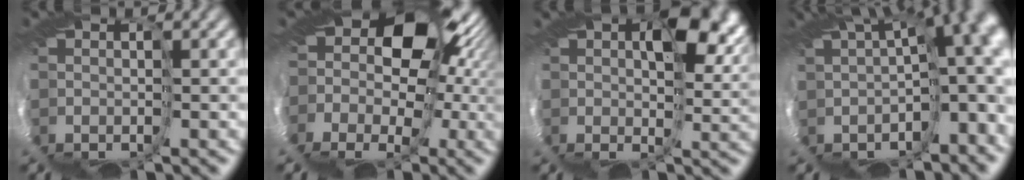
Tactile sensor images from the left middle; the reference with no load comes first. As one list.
[{"total": 10.7, "force": [1.7, 7.3, 7.7], "torque": [-0.132, -0.003, 0.033]}, {"total": 9.2, "force": [4.7, 3.1, 7.2], "torque": [-0.128, -0.008, 0.087]}, {"total": 10.8, "force": [-0.4, 3.2, 10.3], "torque": [-0.126, -0.030, 0.041]}]